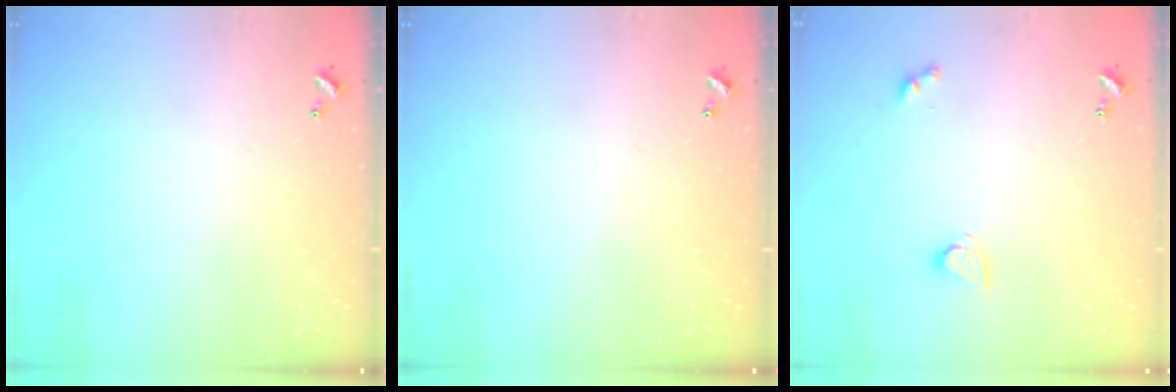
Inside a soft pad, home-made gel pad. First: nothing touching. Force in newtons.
{"total": 0.0}
{"total": 2.9, "press": 2.8, "slide": 0.3}